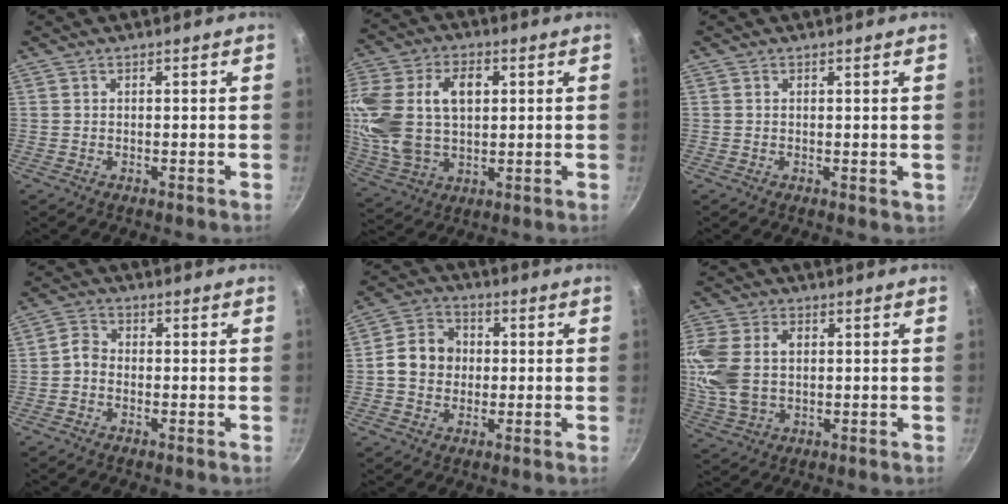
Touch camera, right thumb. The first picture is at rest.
{"total": 19.4, "force": [3.6, 12.6, 14.3], "torque": [-0.291, 0.007, 0.072]}
{"total": 0.8, "force": [0.4, 0.5, 0.4], "torque": [-0.001, -0.005, 0.004]}
{"total": 2.1, "force": [-0.9, 1.4, 1.2], "torque": [-0.027, 0.015, -0.025]}
{"total": 8.9, "force": [0.0, 7.6, 4.6], "torque": [-0.053, 0.016, -0.018]}
{"total": 12.0, "force": [1.3, 8.1, 8.8], "torque": [-0.183, 0.002, 0.024]}